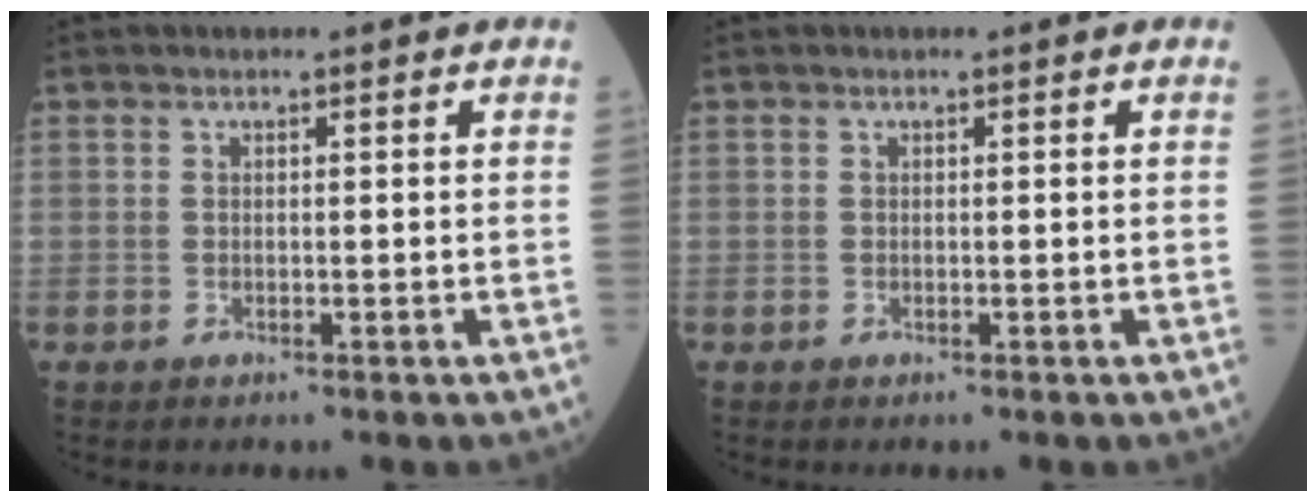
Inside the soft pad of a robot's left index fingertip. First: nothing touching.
{"total": 0.0}